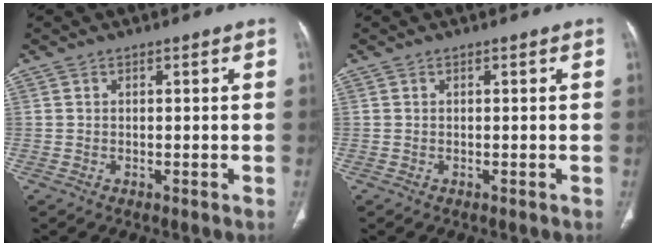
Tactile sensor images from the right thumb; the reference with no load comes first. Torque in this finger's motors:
{"motor_torque": [1.98, 1.95, -0.02, 0.00, 0.01]}